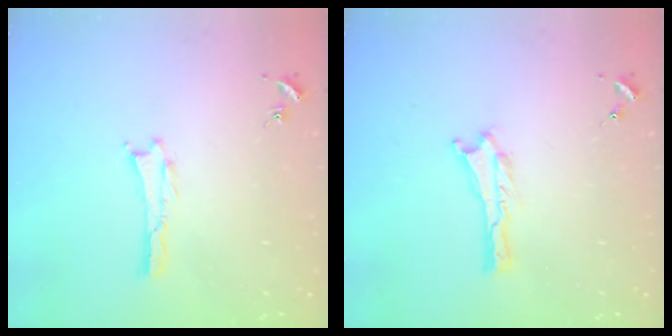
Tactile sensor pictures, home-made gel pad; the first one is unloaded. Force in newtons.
{"total": 0.0}